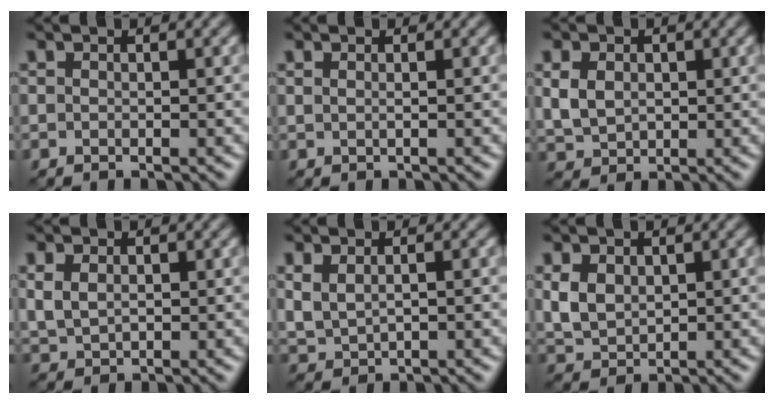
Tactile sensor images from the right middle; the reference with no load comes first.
{"total": 0.6, "force": [0.2, 0.2, 0.5], "torque": [-0.007, 0.001, 0.000]}
{"total": 3.4, "force": [0.6, 2.7, 2.0], "torque": [-0.049, -0.001, 0.012]}
{"total": 2.7, "force": [0.6, 1.9, 1.7], "torque": [-0.040, -0.002, 0.019]}
{"total": 2.2, "force": [0.7, 1.3, 1.7], "torque": [-0.040, -0.005, 0.022]}
{"total": 3.1, "force": [0.7, 2.3, 2.0], "torque": [-0.049, -0.002, 0.019]}